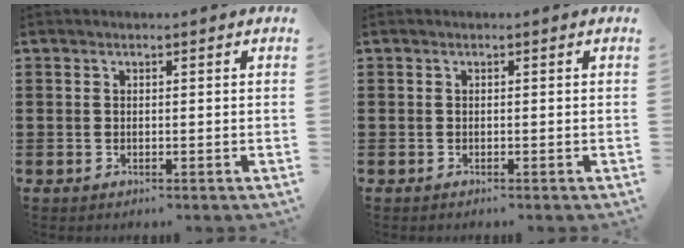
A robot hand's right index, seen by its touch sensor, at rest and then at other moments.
{"total": 0.0}